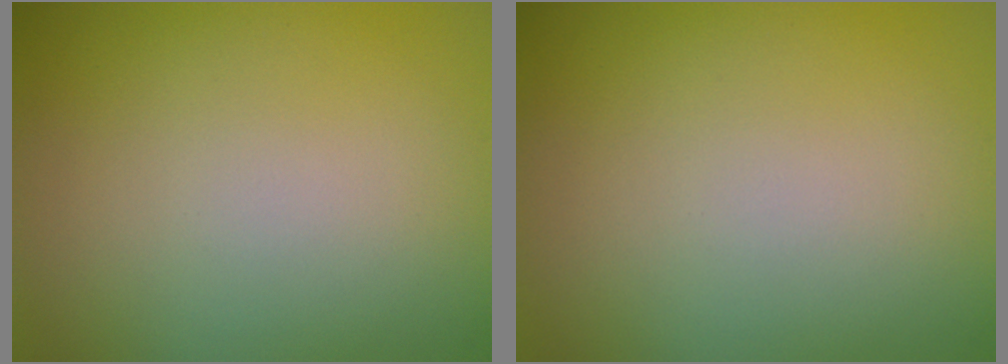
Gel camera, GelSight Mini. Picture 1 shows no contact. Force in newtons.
{"total": 0.0}